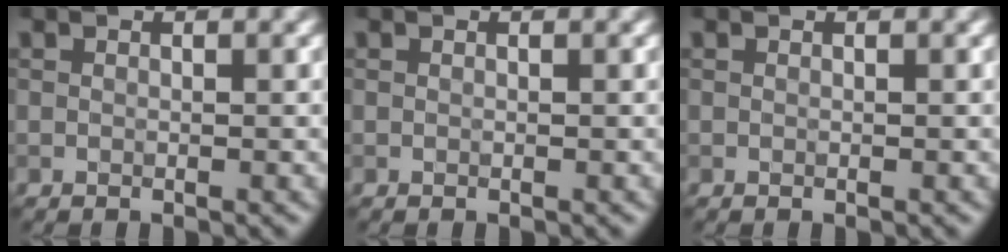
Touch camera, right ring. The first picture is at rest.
{"total": 0.0}
{"total": 0.0}